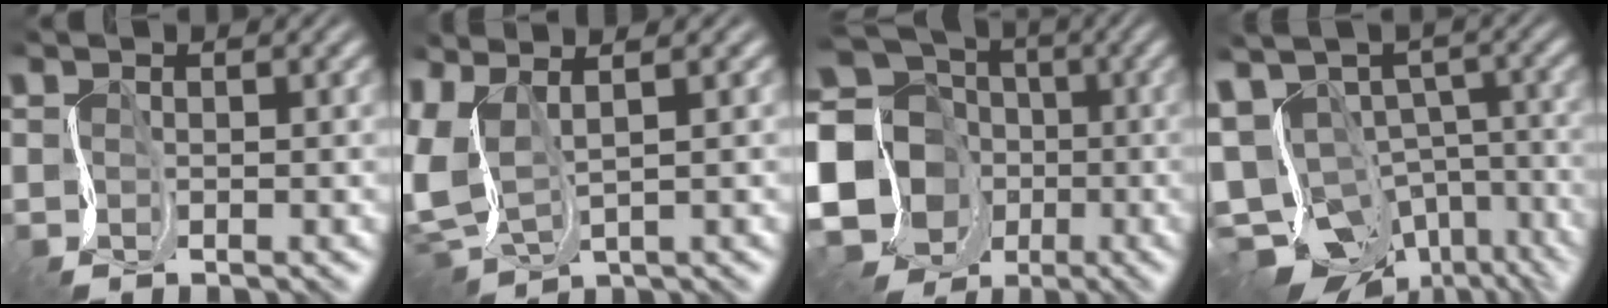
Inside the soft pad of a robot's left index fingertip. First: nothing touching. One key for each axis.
{"total": 6.1, "fx": 1.6, "fy": 2.4, "fz": 5.3, "tx": -0.146, "ty": 0.009, "tz": 0.032}
{"total": 19.1, "fx": -4.8, "fy": 16.7, "fz": 7.9, "tx": -0.194, "ty": 0.002, "tz": -0.122}
{"total": 12.2, "fx": -5.3, "fy": 8.0, "fz": 7.5, "tx": -0.135, "ty": -0.029, "tz": -0.057}